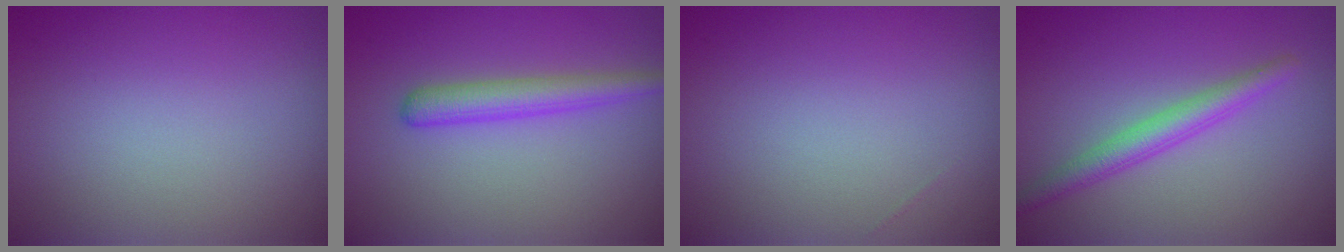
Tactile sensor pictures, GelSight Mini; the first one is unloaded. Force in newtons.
{"total": 2.8, "press": 2.8, "slide": 0.1}
{"total": 0.0}
{"total": 2.9, "press": 2.9, "slide": 0.1}